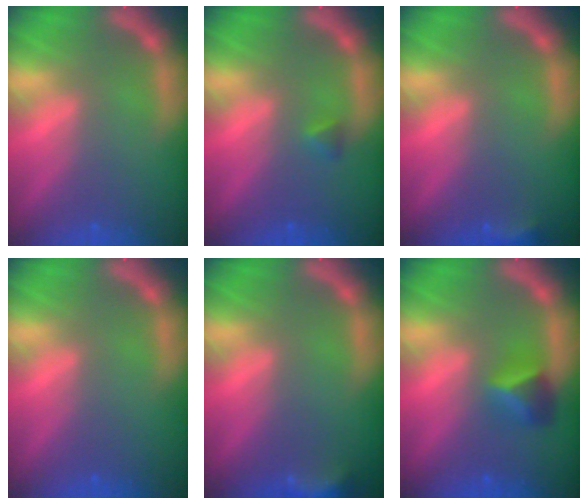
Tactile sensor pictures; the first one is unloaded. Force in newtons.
{"total": 0.9}
{"total": 1.9}
{"total": 0.0}
{"total": 3.9}
{"total": 2.9}